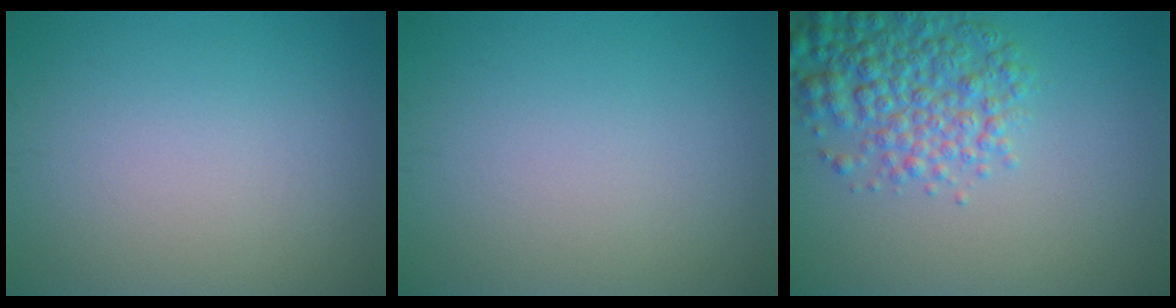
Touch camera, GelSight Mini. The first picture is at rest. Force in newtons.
{"total": 0.0}
{"total": 5.5, "press": 5.4, "slide": 0.2}